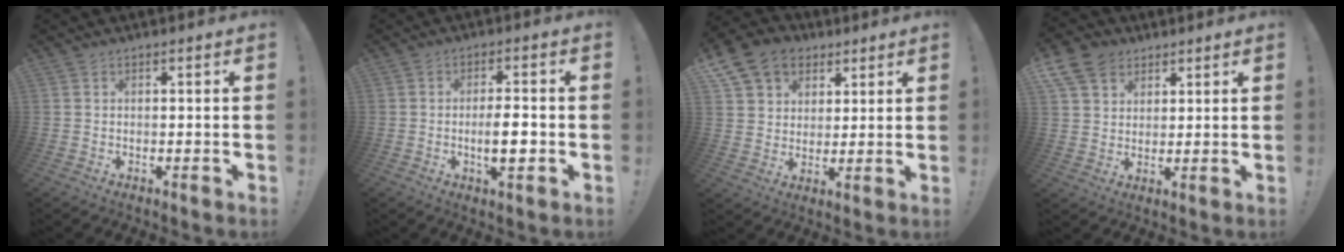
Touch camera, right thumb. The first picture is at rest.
{"total": 6.5, "force": [-1.8, 1.4, 6.1], "torque": [-0.101, -0.005, -0.036]}
{"total": 12.9, "force": [6.5, 10.1, 4.7], "torque": [-0.074, -0.031, 0.132]}
{"total": 10.1, "force": [5.5, 7.6, 3.8], "torque": [-0.076, -0.027, 0.111]}